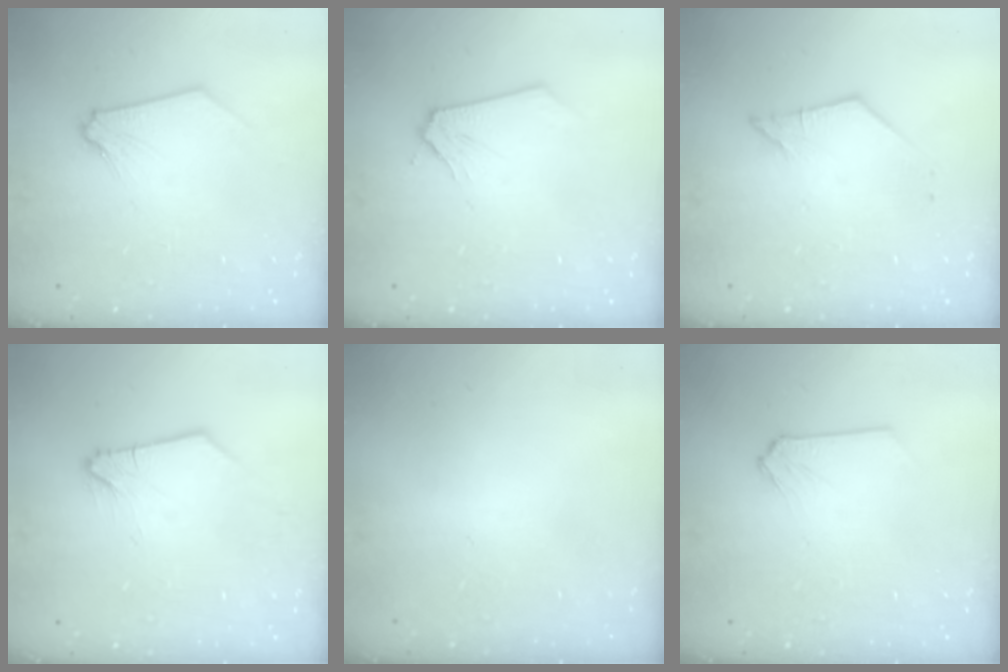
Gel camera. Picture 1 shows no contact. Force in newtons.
{"total": 0.0}
{"total": 2.5, "press": 2.4, "slide": 0.4}
{"total": 1.2, "press": 1.2, "slide": 0.3}
{"total": 0.7, "press": 0.7, "slide": 0.1}
{"total": 0.0}